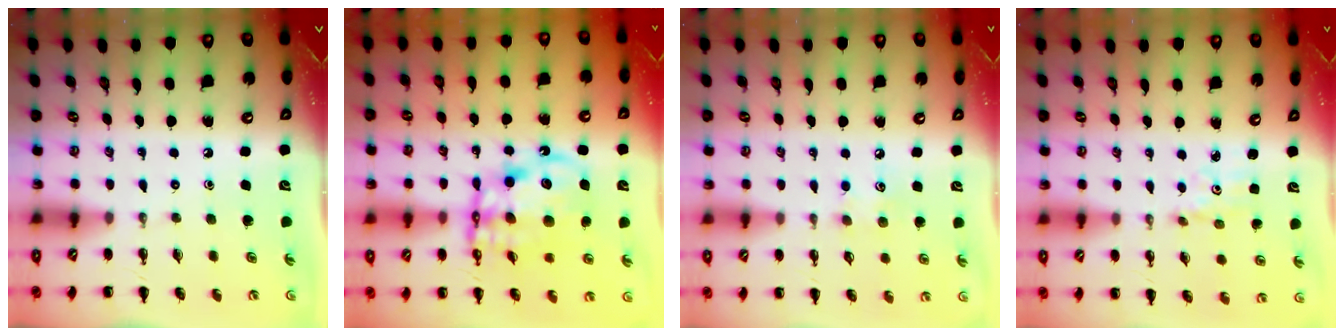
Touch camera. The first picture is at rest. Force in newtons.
{"total": 13.7, "press": 13.2, "slide": 3.4}
{"total": 5.5, "press": 5.3, "slide": 1.3}
{"total": 2.1, "press": 2.0, "slide": 0.7}